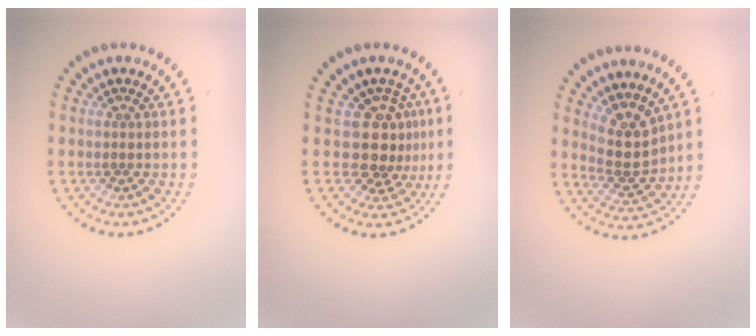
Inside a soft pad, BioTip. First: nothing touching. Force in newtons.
{"total": 3.6, "press": 2.7, "slide": 2.4}
{"total": 3.3, "press": 2.7, "slide": 1.8}